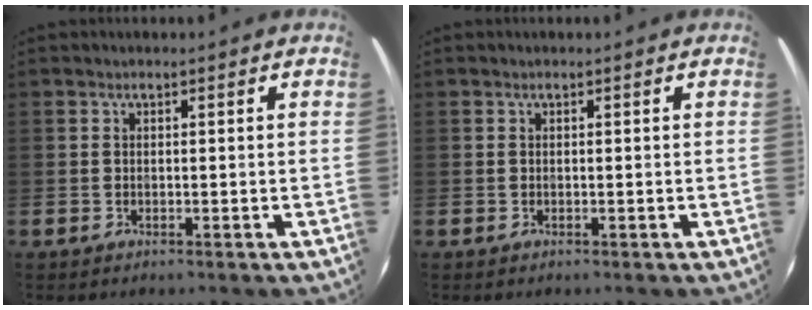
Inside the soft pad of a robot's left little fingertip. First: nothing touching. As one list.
[{"total": 0.0}]